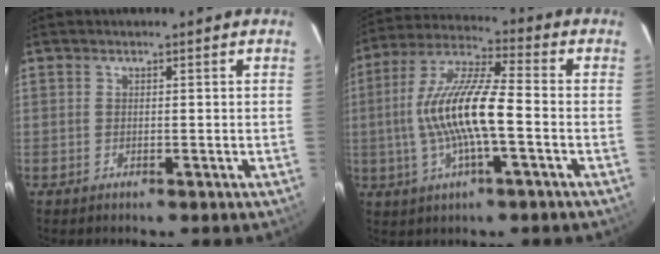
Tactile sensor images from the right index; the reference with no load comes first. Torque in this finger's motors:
{"motor_torque": [1.45, 0.00, 0.62, 0.21]}